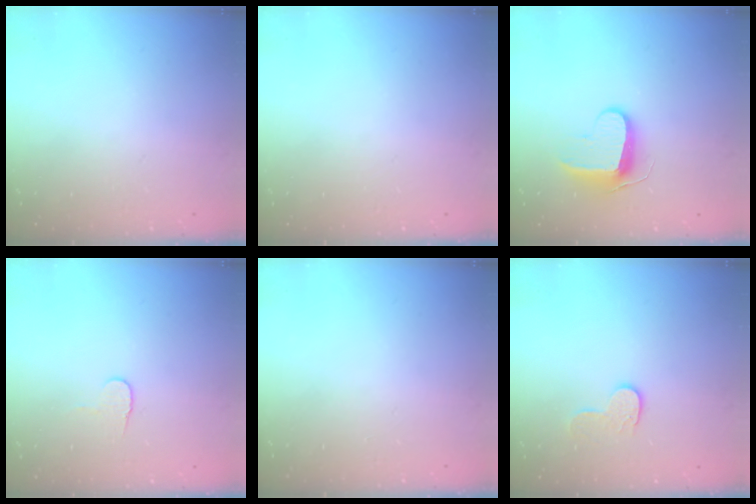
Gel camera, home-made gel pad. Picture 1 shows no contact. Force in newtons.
{"total": 0.0}
{"total": 8.9, "press": 8.9, "slide": 0.2}
{"total": 5.4, "press": 5.4, "slide": 0.5}
{"total": 0.0}
{"total": 7.3, "press": 7.3, "slide": 0.2}